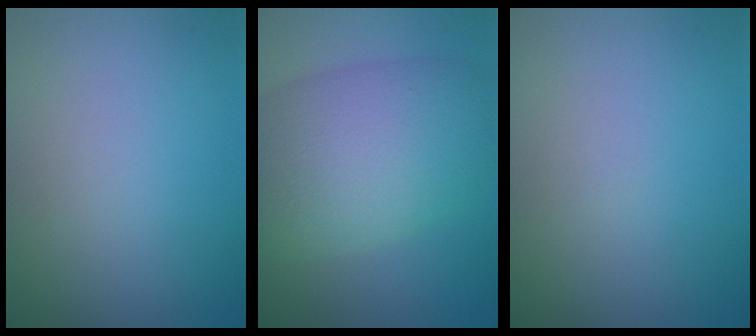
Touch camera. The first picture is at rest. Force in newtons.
{"total": 9.5, "press": 9.5, "slide": 0.3}
{"total": 0.0}